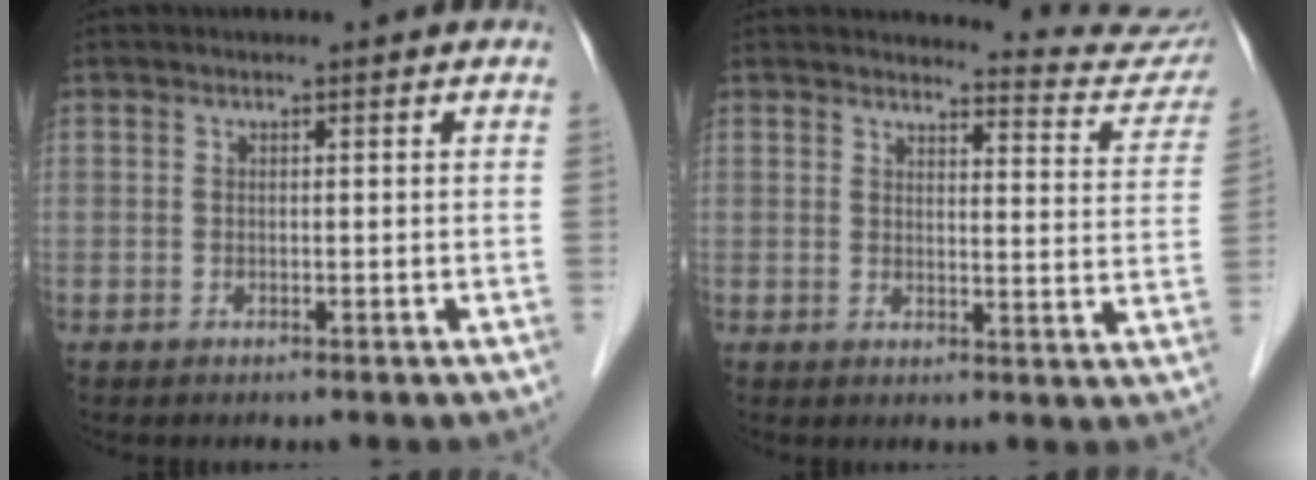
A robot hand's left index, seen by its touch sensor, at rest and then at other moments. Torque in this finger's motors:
{"motor_torque": [0.03, -1.85, 0.07, 0.01]}